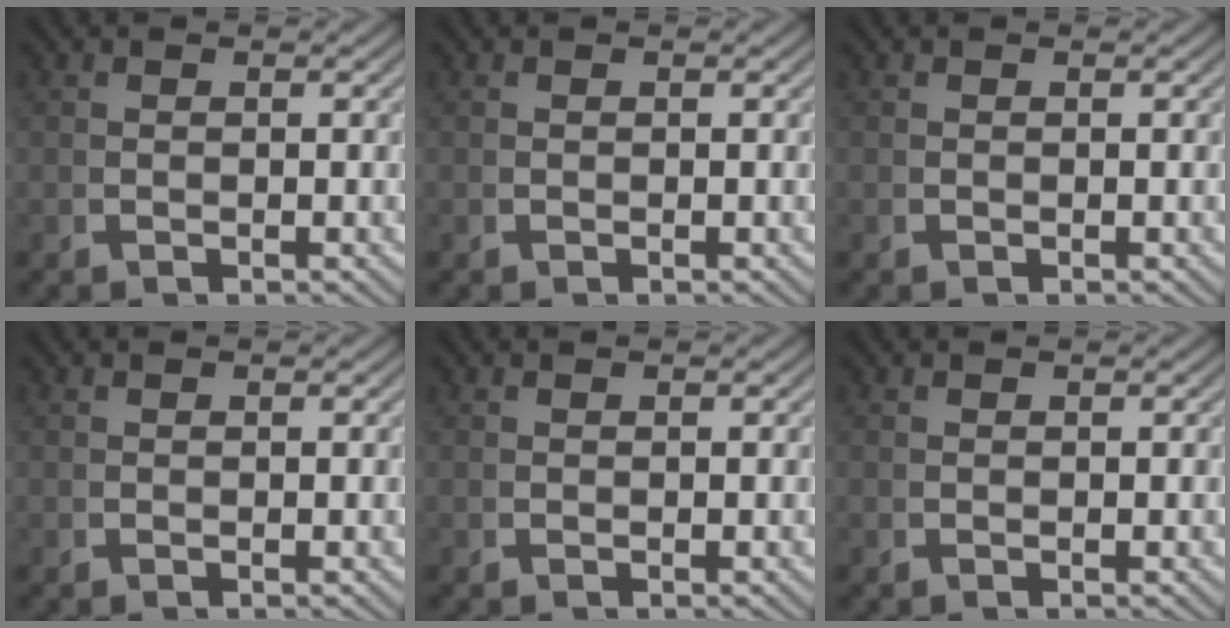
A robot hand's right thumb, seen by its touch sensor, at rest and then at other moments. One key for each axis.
{"total": 0.0}
{"total": 0.0}
{"total": 0.0}
{"total": 0.0}
{"total": 0.0}